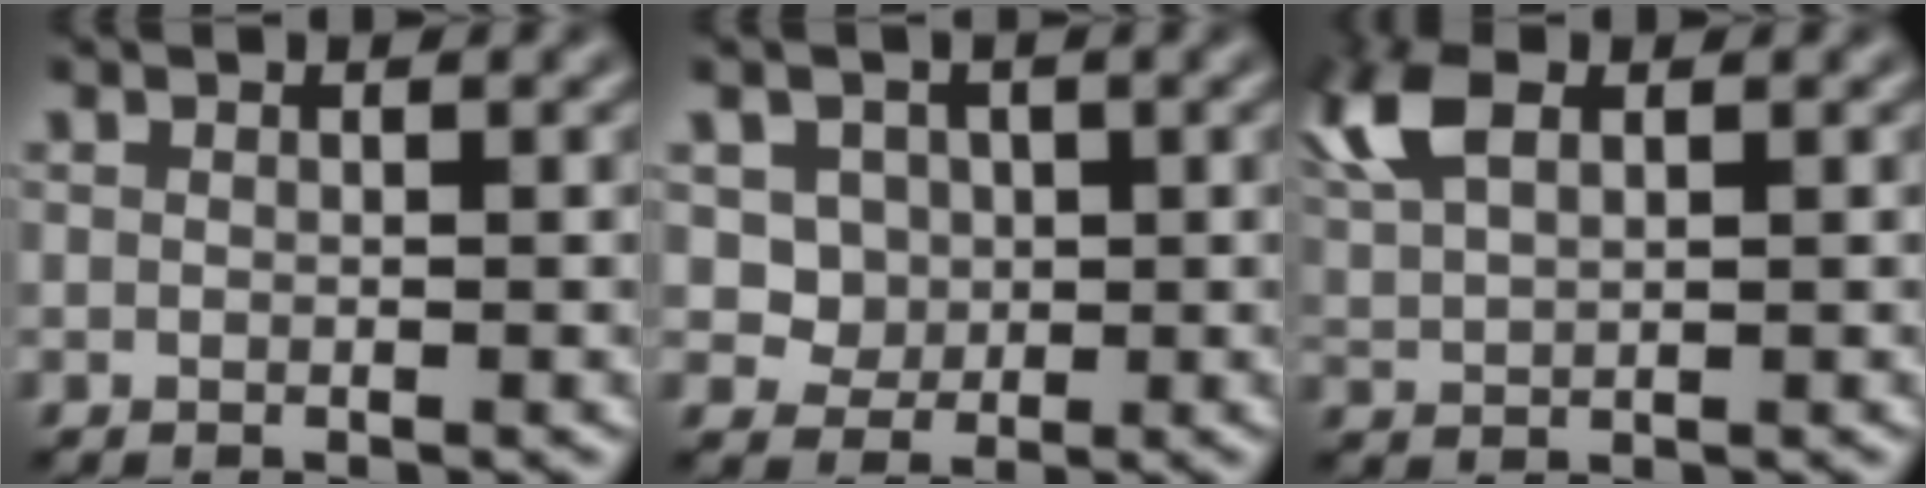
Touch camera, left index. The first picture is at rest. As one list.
[{"total": 3.5, "force": [1.0, 3.0, 1.5], "torque": [-0.042, -0.009, 0.029]}, {"total": 5.4, "force": [2.5, 2.6, 4.0], "torque": [-0.111, 0.013, 0.049]}]